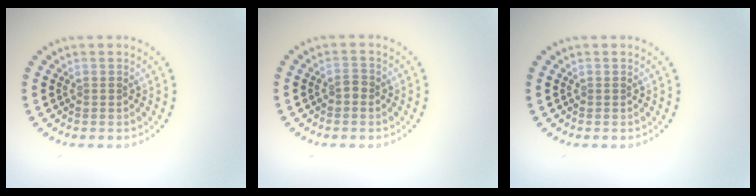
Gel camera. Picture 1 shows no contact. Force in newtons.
{"total": 0.7, "press": 0.7, "slide": 0.1}
{"total": 0.0}